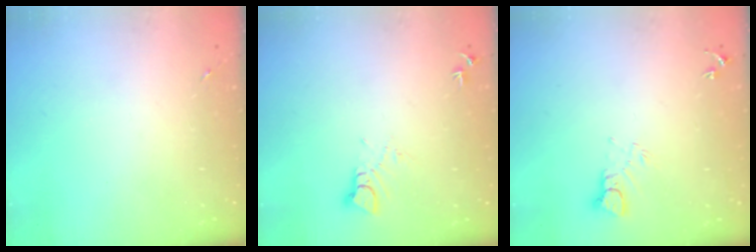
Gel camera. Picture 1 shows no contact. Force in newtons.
{"total": 4.7, "press": 4.7, "slide": 0.3}
{"total": 4.7, "press": 4.7, "slide": 0.3}